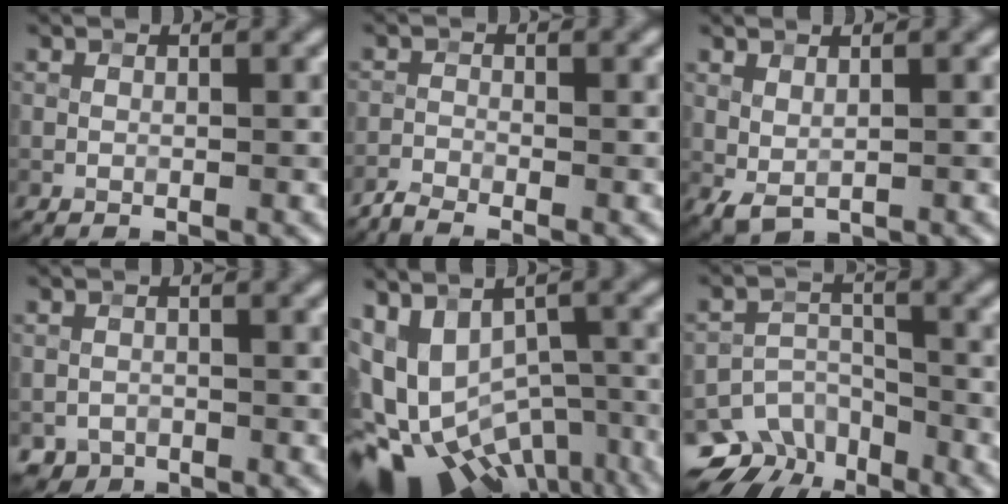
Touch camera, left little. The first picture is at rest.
{"total": 1.9, "force": [-1.8, 0.2, 0.6], "torque": [-0.017, -0.004, -0.045]}
{"total": 1.4, "force": [0.6, 0.8, 1.0], "torque": [-0.022, -0.003, 0.017]}
{"total": 1.5, "force": [-1.1, 1.1, 0.1], "torque": [0.008, -0.001, -0.021]}
{"total": 13.4, "force": [-6.2, 8.3, 8.5], "torque": [-0.140, -0.006, -0.055]}
{"total": 7.6, "force": [-5.6, 4.7, 2.2], "torque": [-0.014, -0.005, -0.090]}